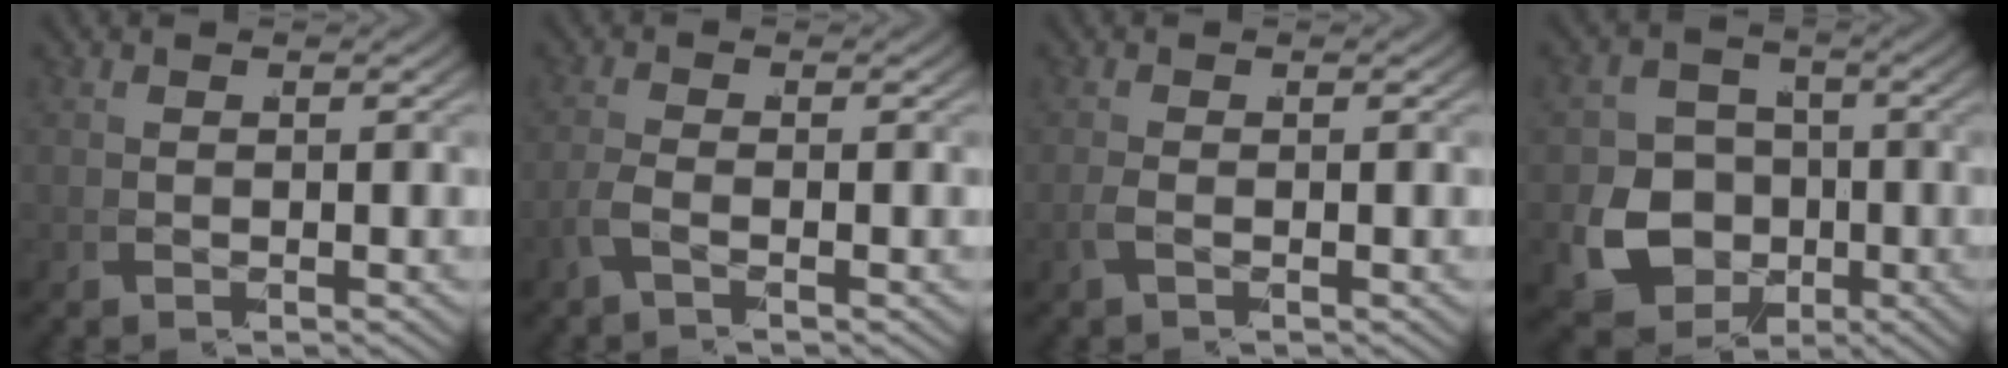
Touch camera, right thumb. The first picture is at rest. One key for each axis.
{"total": 1.5, "fx": -0.7, "fy": 0.1, "fz": 1.3, "tx": -0.039, "ty": -0.007, "tz": -0.010}
{"total": 0.8, "fx": -0.2, "fy": 0.0, "fz": 0.8, "tx": -0.024, "ty": -0.003, "tz": -0.002}
{"total": 11.3, "fx": -3.2, "fy": 9.8, "fz": 4.7, "tx": -0.106, "ty": -0.053, "tz": -0.041}